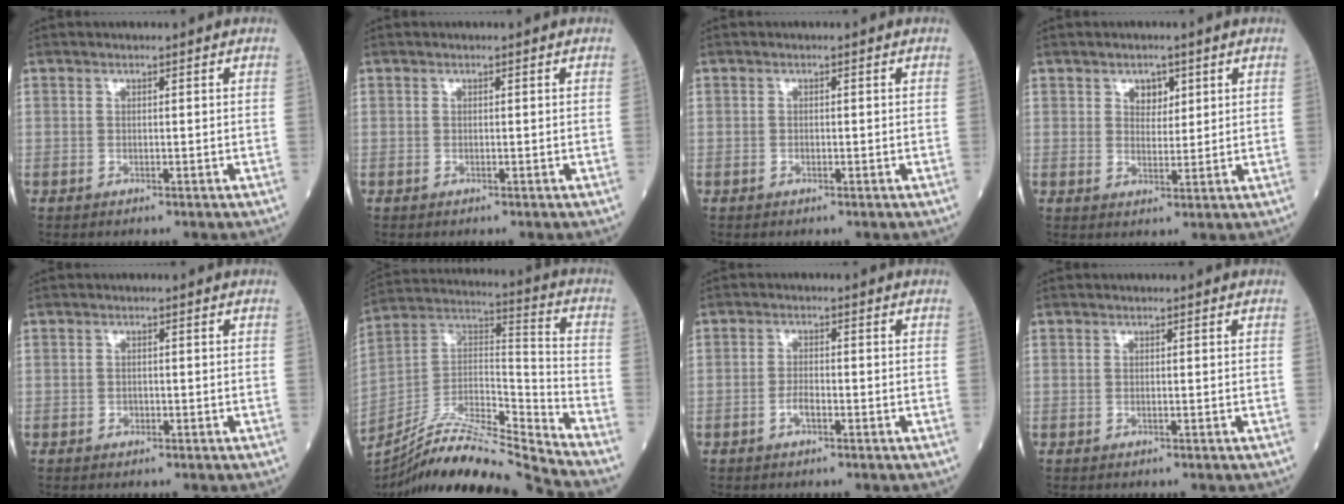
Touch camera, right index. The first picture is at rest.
{"total": 0.0}
{"total": 0.0}
{"total": 2.9, "force": [1.5, 2.0, 1.6], "torque": [-0.018, 0.002, 0.024]}
{"total": 0.8, "force": [-0.4, 0.7, 0.3], "torque": [-0.002, 0.002, -0.005]}
{"total": 19.1, "force": [-18.1, -1.1, 6.0], "torque": [-0.120, 0.023, -0.318]}
{"total": 2.0, "force": [-1.0, 0.6, 1.6], "torque": [-0.024, 0.004, -0.020]}
{"total": 0.0}